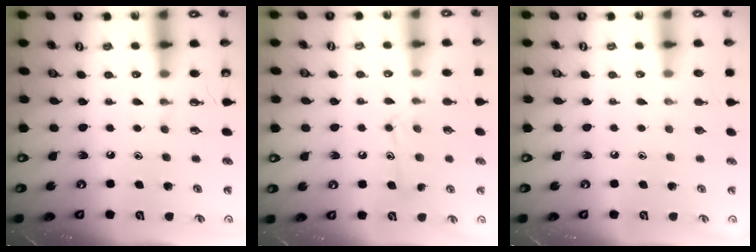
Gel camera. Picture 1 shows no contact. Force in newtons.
{"total": 11.2, "press": 11.2, "slide": 0.8}
{"total": 0.0}